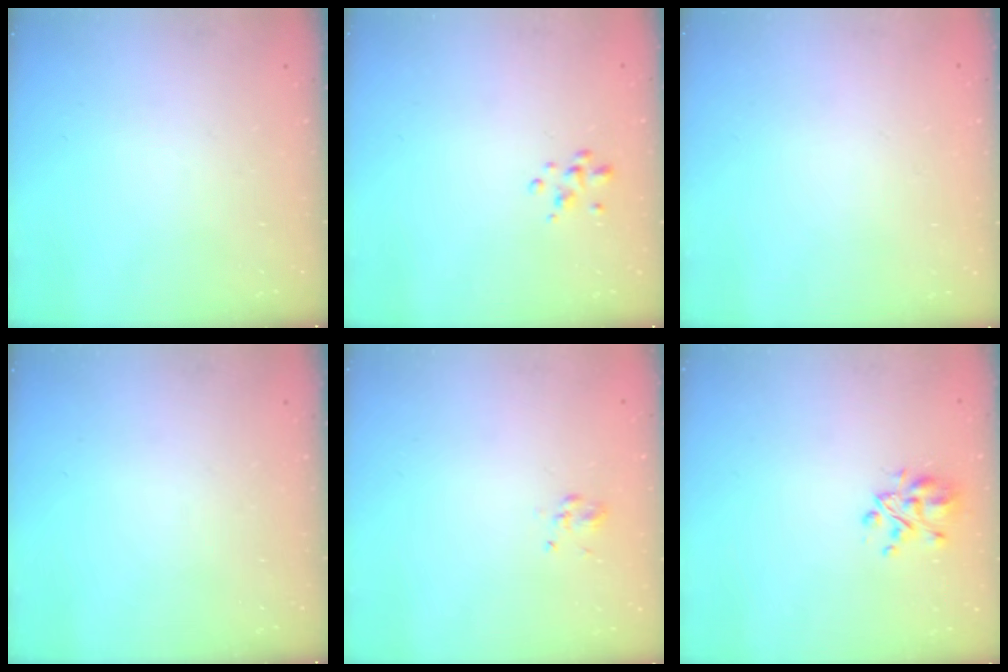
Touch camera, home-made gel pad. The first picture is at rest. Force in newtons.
{"total": 2.3, "press": 2.2, "slide": 0.3}
{"total": 1.6, "press": 1.6, "slide": 0.2}
{"total": 0.0}
{"total": 2.3, "press": 2.0, "slide": 1.1}
{"total": 5.6, "press": 5.2, "slide": 1.9}